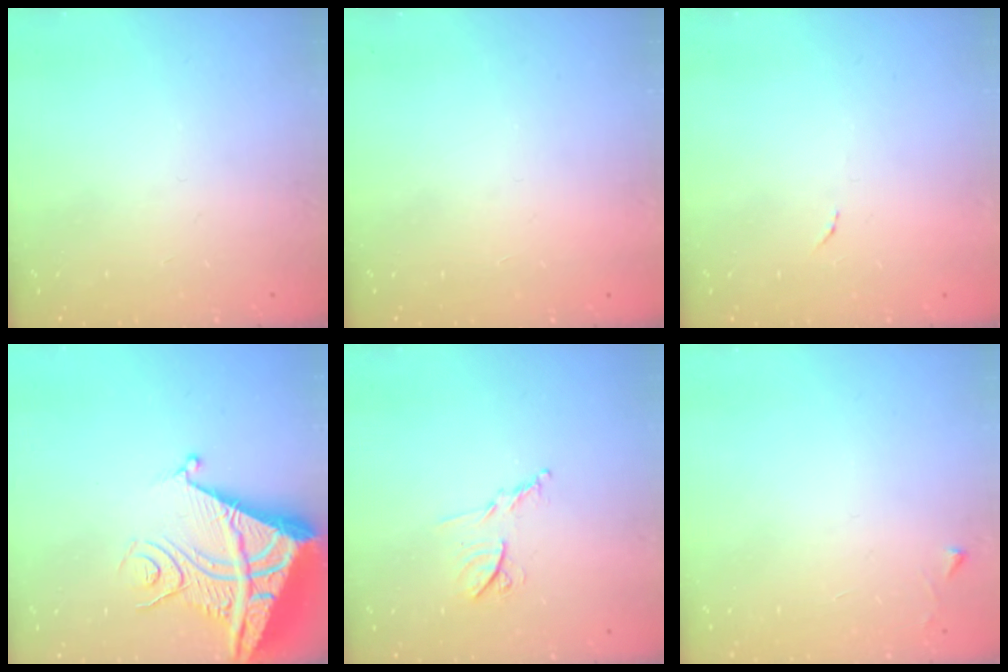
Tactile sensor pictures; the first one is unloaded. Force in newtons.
{"total": 1.5, "press": 1.5, "slide": 0.1}
{"total": 3.3, "press": 3.3, "slide": 0.1}
{"total": 13.1, "press": 13.0, "slide": 1.6}
{"total": 8.7, "press": 8.7, "slide": 0.4}
{"total": 2.3, "press": 2.3, "slide": 0.4}